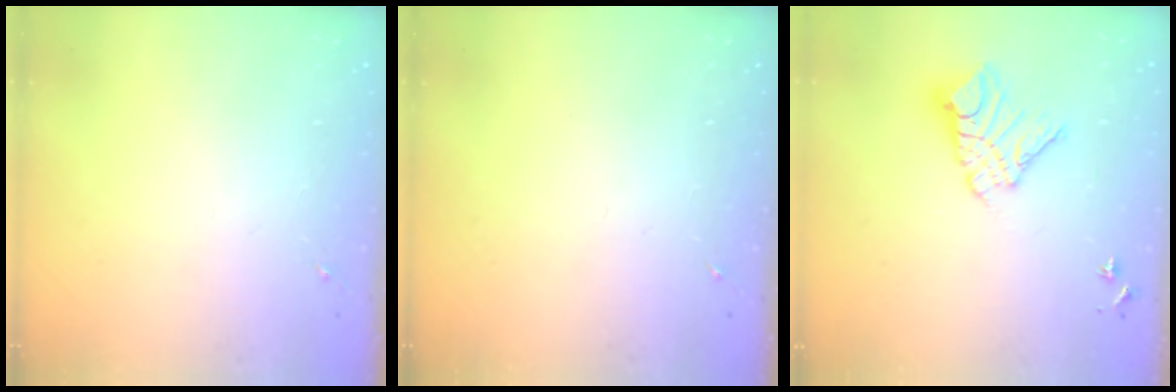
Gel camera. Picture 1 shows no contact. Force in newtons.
{"total": 0.0}
{"total": 11.7, "press": 11.7, "slide": 1.2}